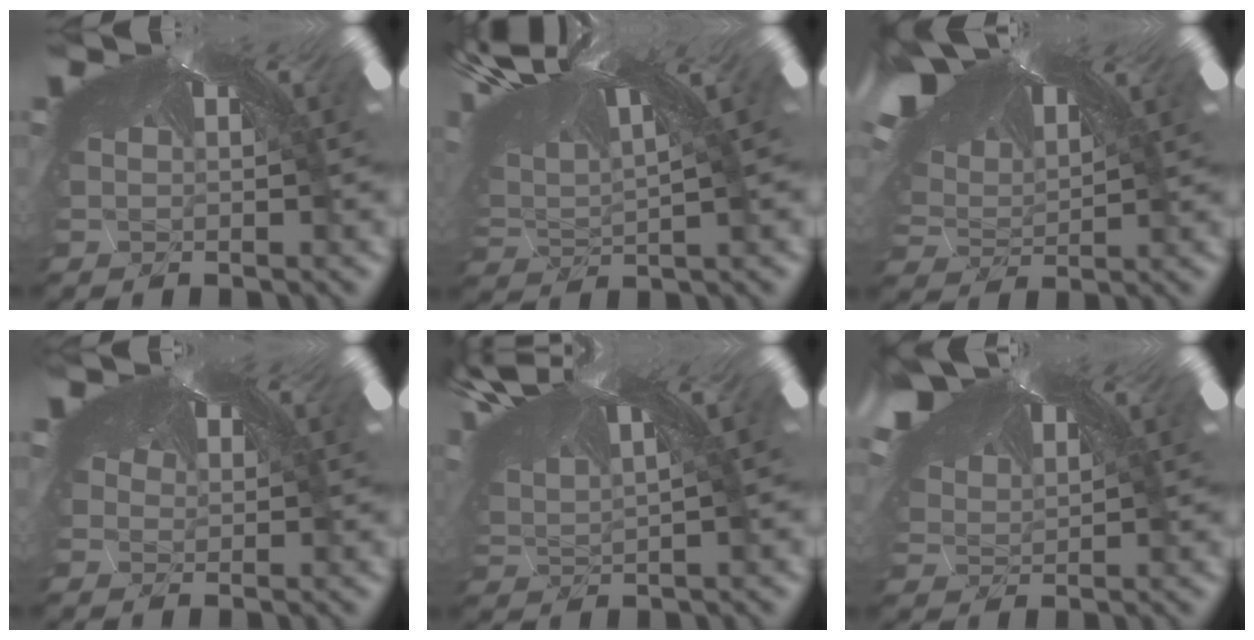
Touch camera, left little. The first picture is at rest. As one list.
[{"total": 3.6, "force": [-3.5, -0.4, 1.0], "torque": [-0.052, -0.032, -0.058]}, {"total": 2.9, "force": [-2.9, 0.2, -0.4], "torque": [-0.028, -0.045, -0.028]}, {"total": 0.8, "force": [0.4, 0.4, 0.6], "torque": [-0.004, 0.001, 0.009]}, {"total": 2.8, "force": [-2.6, -0.6, 0.6], "torque": [-0.028, -0.026, -0.044]}, {"total": 2.3, "force": [-2.2, -0.2, -0.6], "torque": [-0.008, -0.030, -0.020]}]